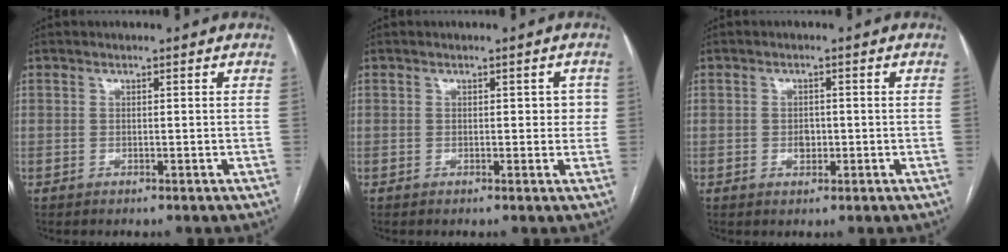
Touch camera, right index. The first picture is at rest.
{"total": 2.9, "force": [0.4, 1.7, 2.3], "torque": [-0.020, 0.015, 0.004]}
{"total": 1.9, "force": [-0.4, 1.3, 1.3], "torque": [-0.021, 0.003, -0.003]}